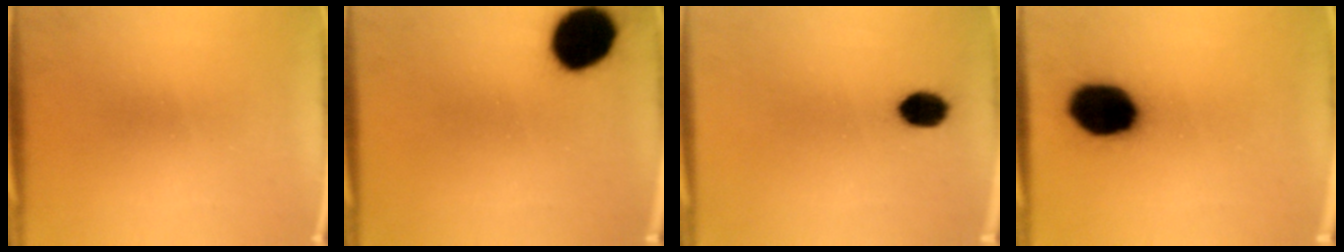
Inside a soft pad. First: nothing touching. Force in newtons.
{"total": 15.5}
{"total": 5.7}
{"total": 16.3}